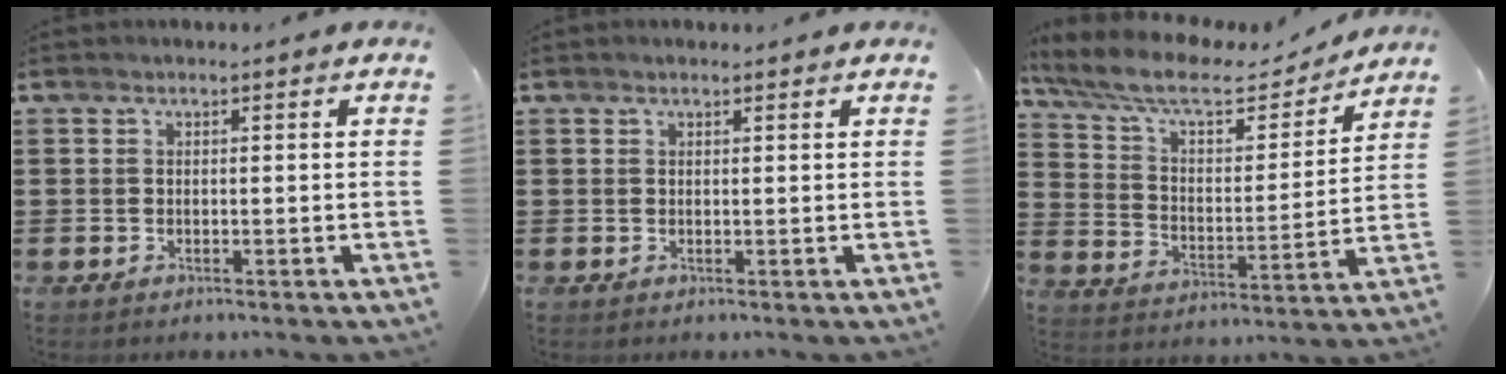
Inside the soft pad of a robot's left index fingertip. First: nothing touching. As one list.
[{"total": 0.6, "force": [0.5, 0.2, 0.3], "torque": [-0.006, 0.001, 0.009]}, {"total": 10.1, "force": [8.0, 2.9, 5.5], "torque": [-0.136, -0.035, 0.137]}]